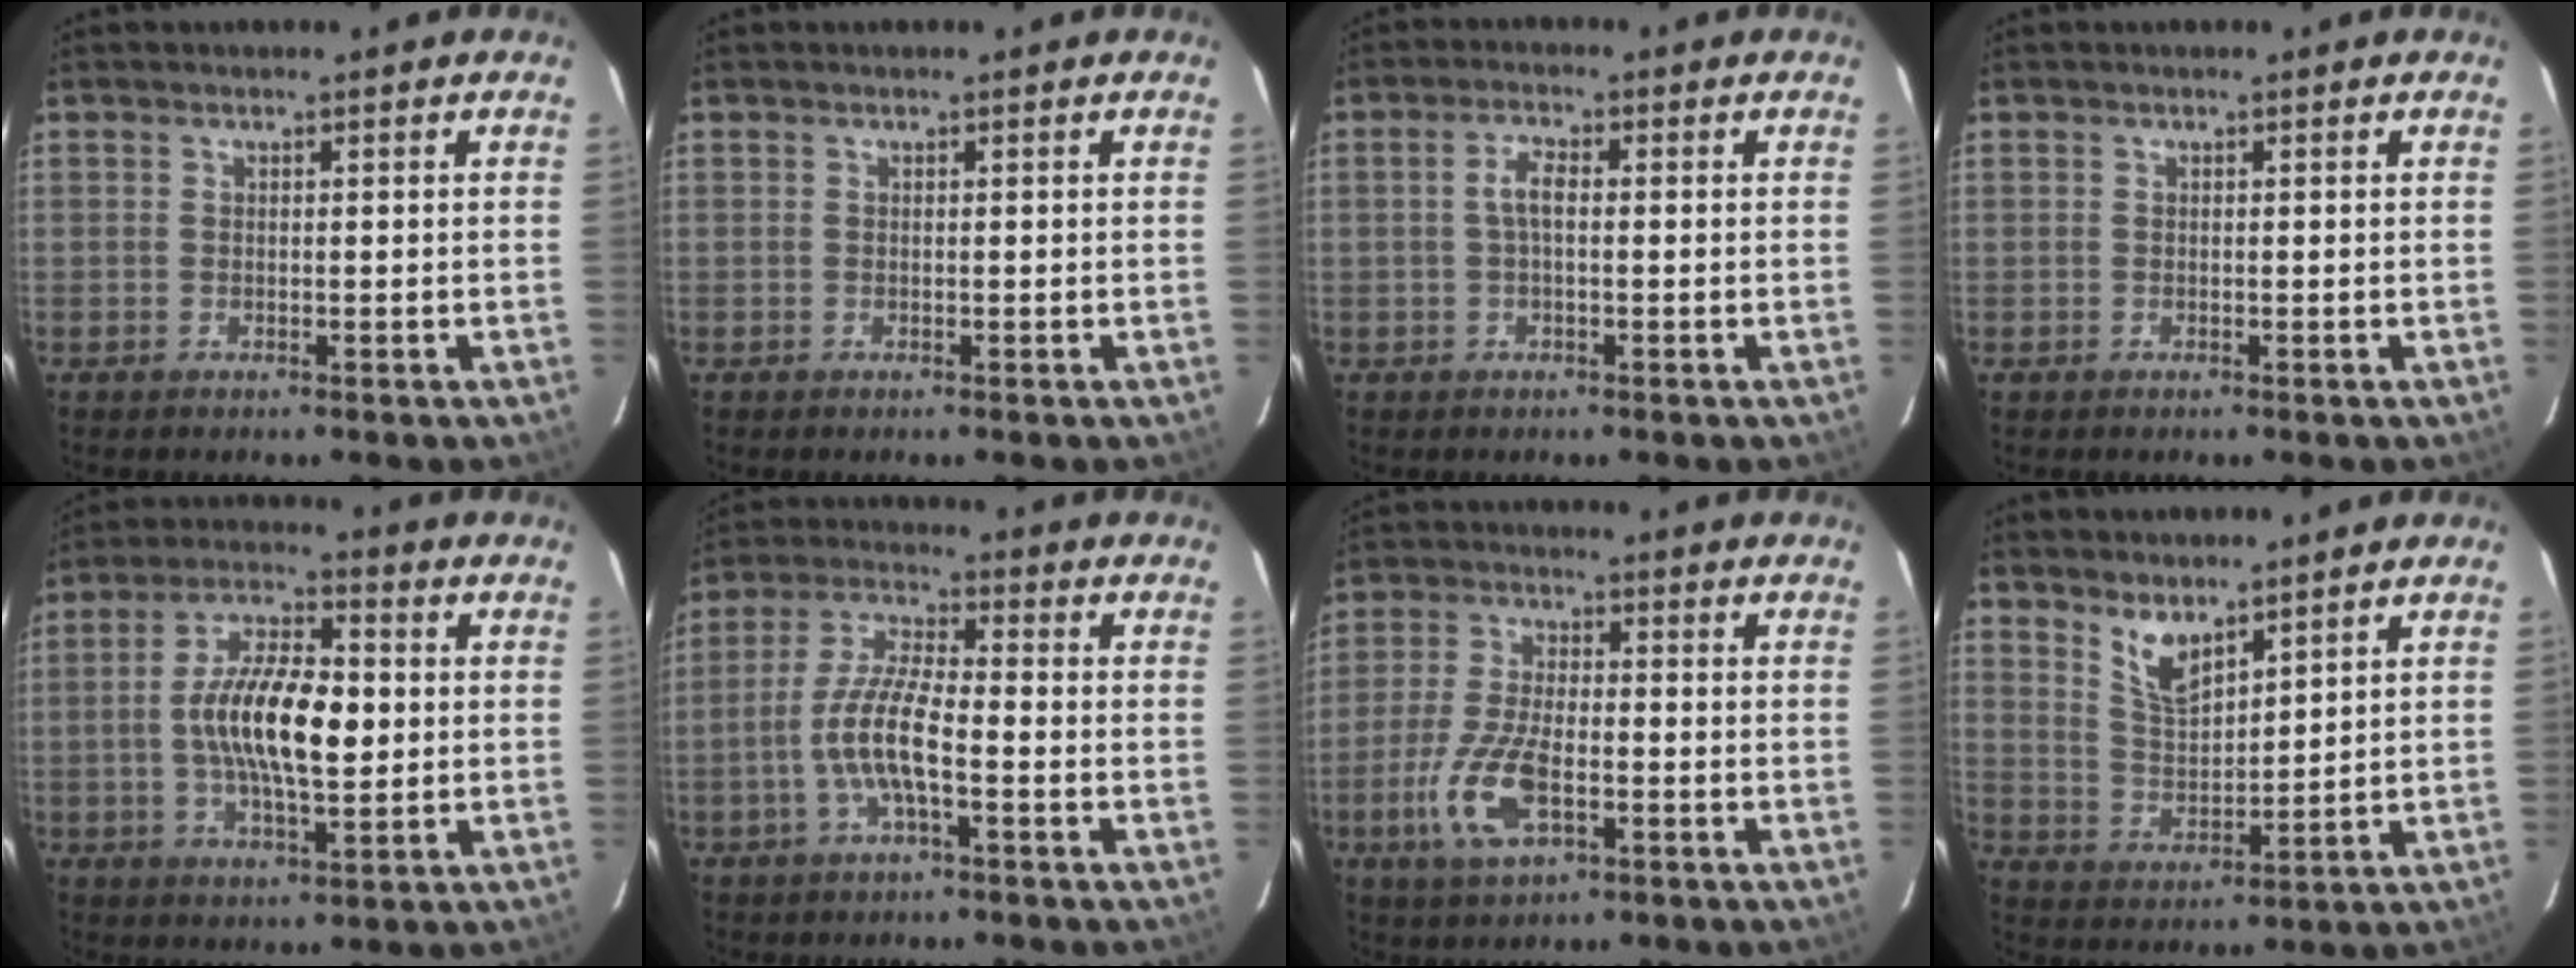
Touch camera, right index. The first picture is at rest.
{"total": 0.0}
{"total": 3.0, "force": [-0.1, 1.1, 2.8], "torque": [-0.057, 0.008, -0.001]}
{"total": 0.0}
{"total": 13.1, "force": [-0.2, 4.8, 12.2], "torque": [-0.231, 0.009, -0.007]}
{"total": 9.4, "force": [-3.2, 2.2, 8.6], "torque": [-0.182, 0.005, -0.061]}
{"total": 11.0, "force": [-4.0, 4.6, 9.2], "torque": [-0.202, -0.008, -0.075]}
{"total": 6.5, "force": [4.9, 2.1, 3.7], "torque": [-0.067, -0.006, 0.101]}